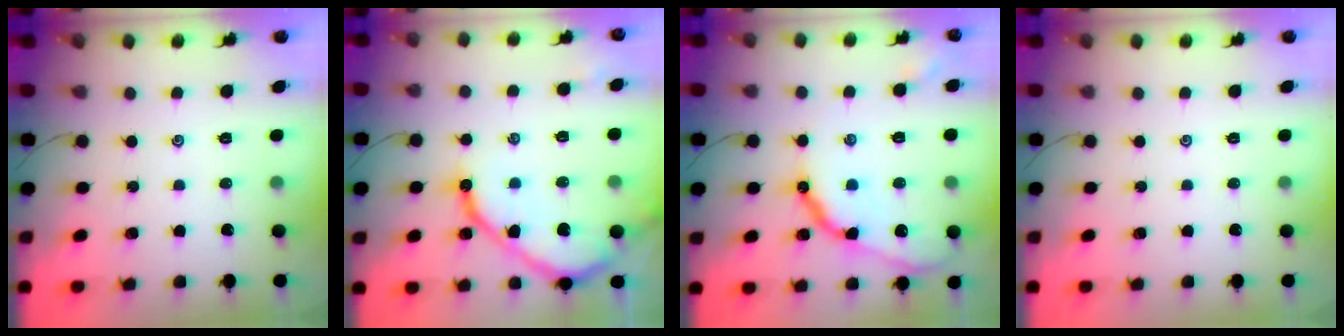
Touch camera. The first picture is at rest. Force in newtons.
{"total": 11.6, "press": 11.5, "slide": 1.0}
{"total": 14.2, "press": 14.1, "slide": 1.2}
{"total": 0.0}